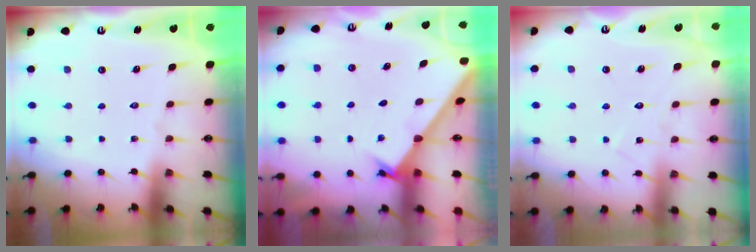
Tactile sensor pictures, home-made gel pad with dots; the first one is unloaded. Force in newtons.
{"total": 1.6, "press": 1.6, "slide": 0.1}
{"total": 7.5, "press": 7.4, "slide": 0.3}